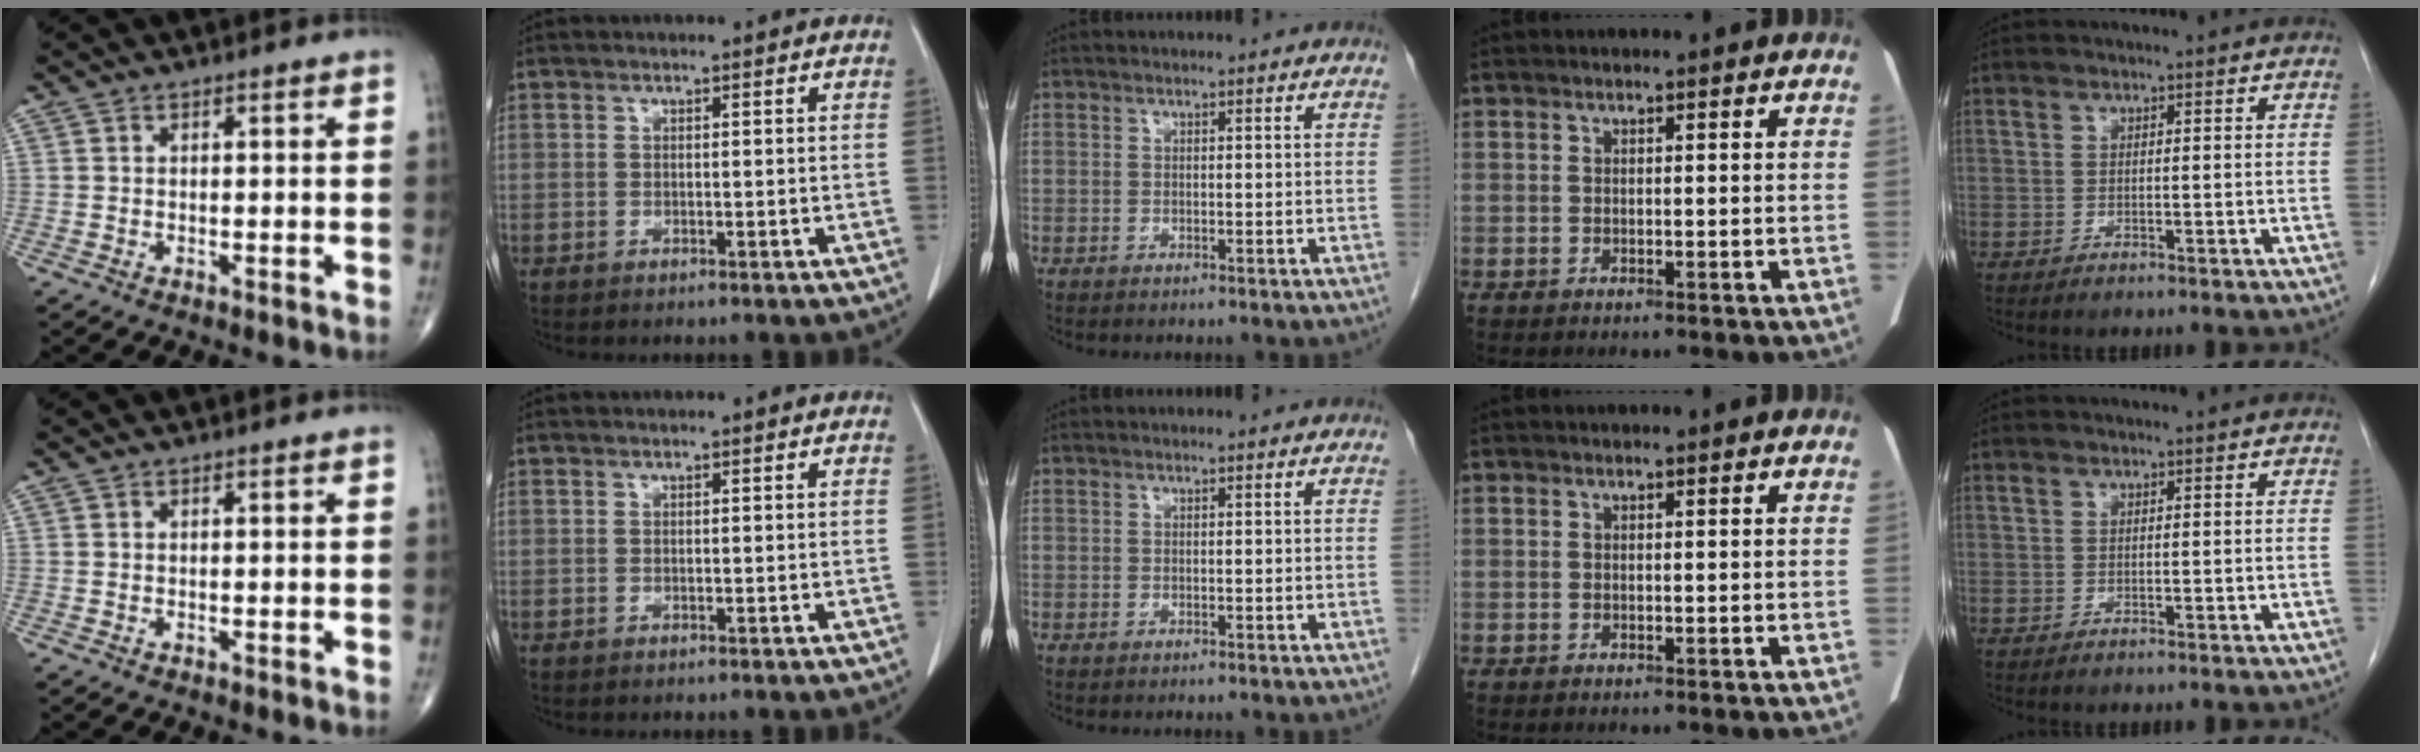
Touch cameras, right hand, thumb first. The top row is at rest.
{}